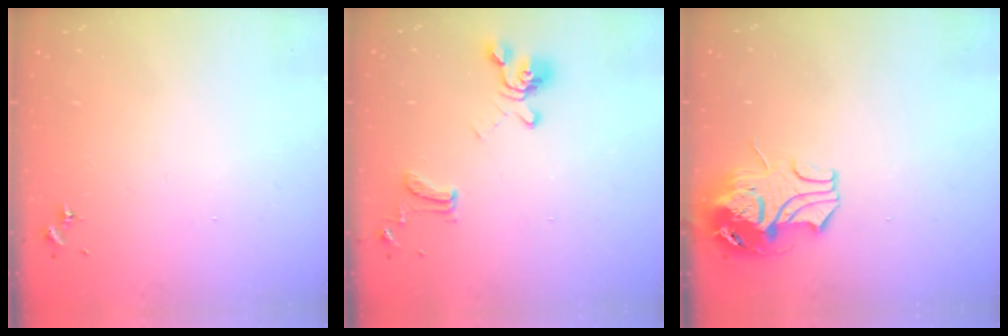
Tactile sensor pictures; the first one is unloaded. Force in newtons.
{"total": 14.3, "press": 14.3, "slide": 1.3}
{"total": 11.7, "press": 11.5, "slide": 1.8}